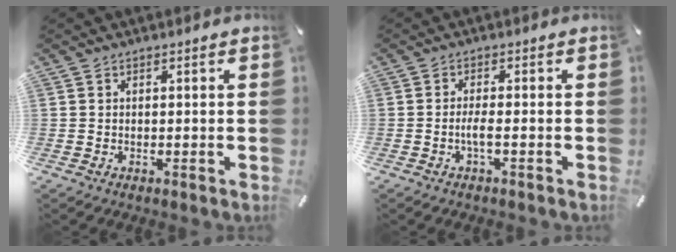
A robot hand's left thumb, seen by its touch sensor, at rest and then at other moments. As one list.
[{"total": 3.1, "force": [-1.0, 0.4, 2.8], "torque": [-0.058, -0.004, -0.021]}]